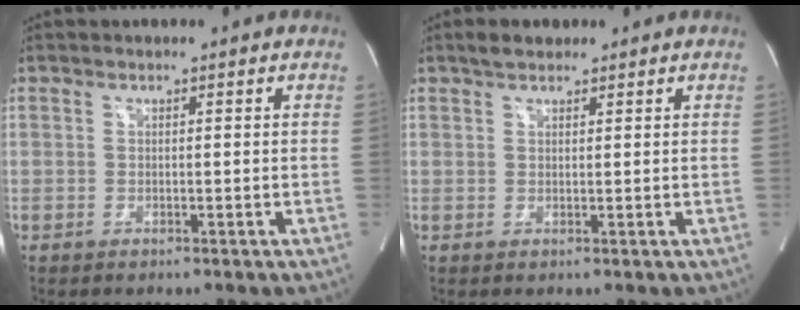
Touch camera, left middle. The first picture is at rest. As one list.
[{"total": 2.6, "force": [2.0, 1.2, 1.1], "torque": [-0.024, 0.013, 0.031]}]